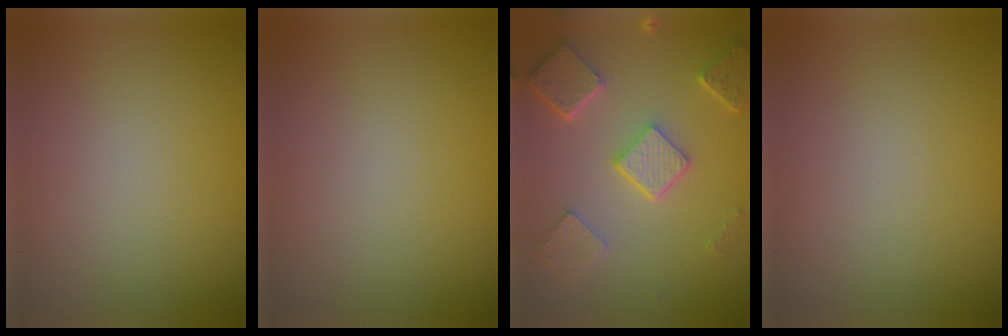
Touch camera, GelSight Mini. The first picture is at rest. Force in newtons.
{"total": 0.0}
{"total": 5.4, "press": 4.2, "slide": 3.4}
{"total": 0.0}